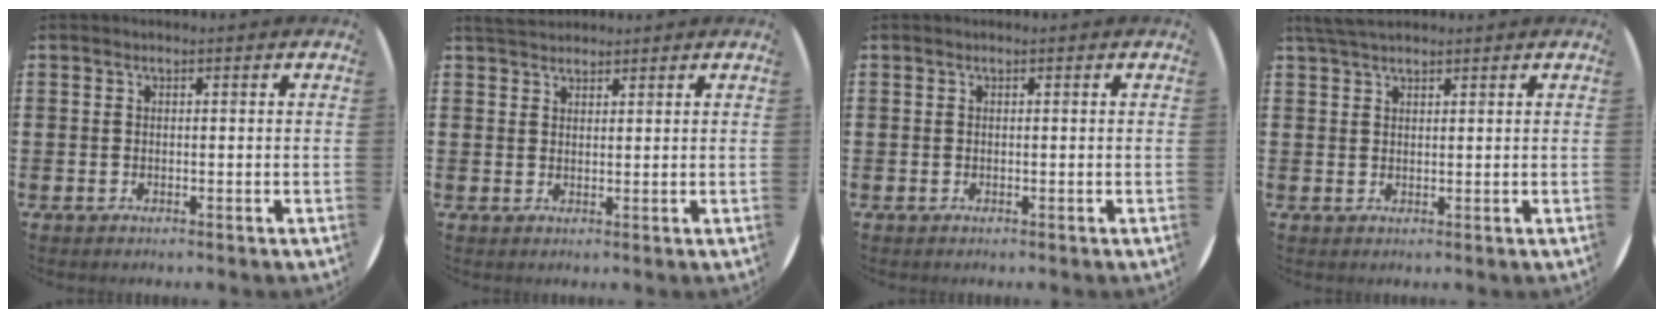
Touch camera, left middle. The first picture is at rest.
{"total": 2.9, "force": [2.7, 0.8, 0.5], "torque": [-0.015, 0.001, 0.053]}
{"total": 0.0}
{"total": 3.1, "force": [2.6, 0.8, 1.5], "torque": [-0.033, 0.007, 0.049]}